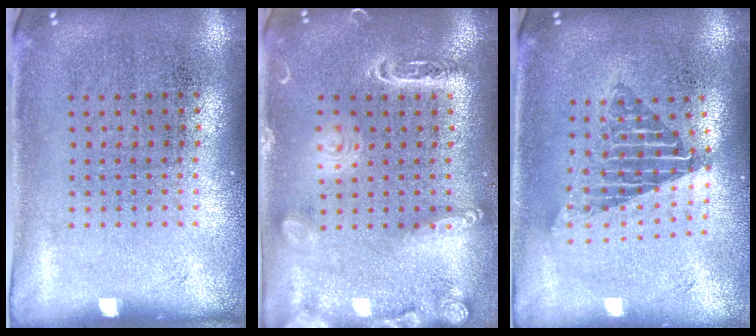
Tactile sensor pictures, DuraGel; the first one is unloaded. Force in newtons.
{"total": 2.0, "press": 1.9, "slide": 0.1}
{"total": 1.7, "press": 1.3, "slide": 1.1}